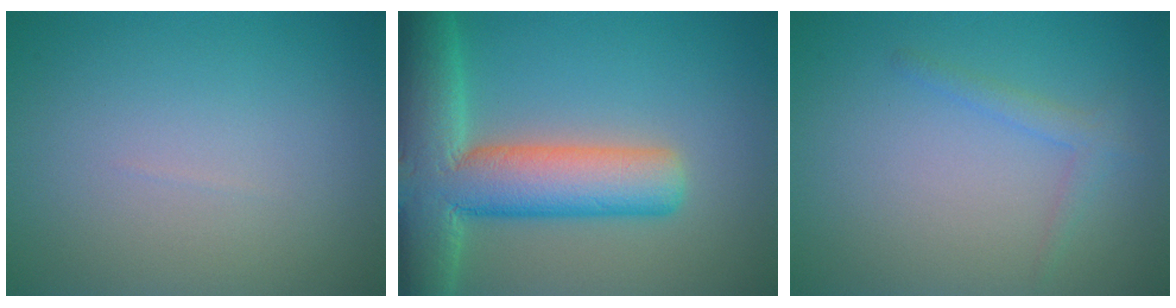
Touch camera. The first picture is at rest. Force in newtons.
{"total": 11.0, "press": 10.9, "slide": 0.7}
{"total": 1.4, "press": 1.4, "slide": 0.1}